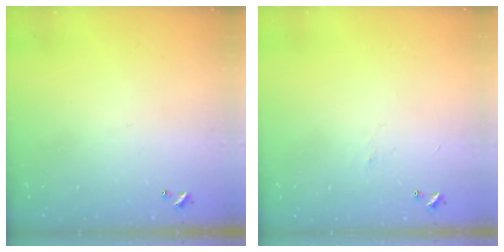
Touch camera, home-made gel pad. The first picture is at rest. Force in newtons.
{"total": 1.8, "press": 1.7, "slide": 0.6}